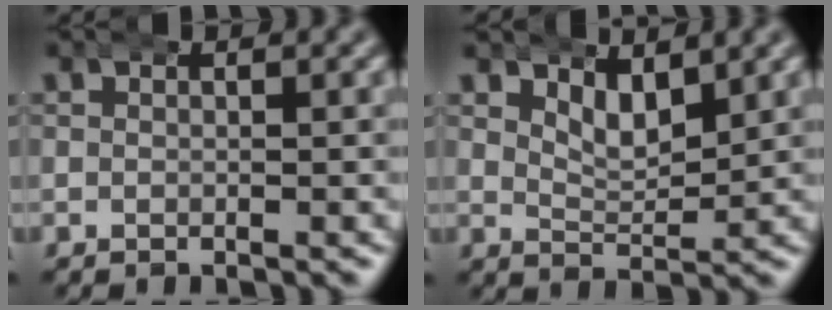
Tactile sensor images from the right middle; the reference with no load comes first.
{"total": 3.1, "force": [2.4, 1.1, 1.6], "torque": [-0.027, -0.017, 0.046]}